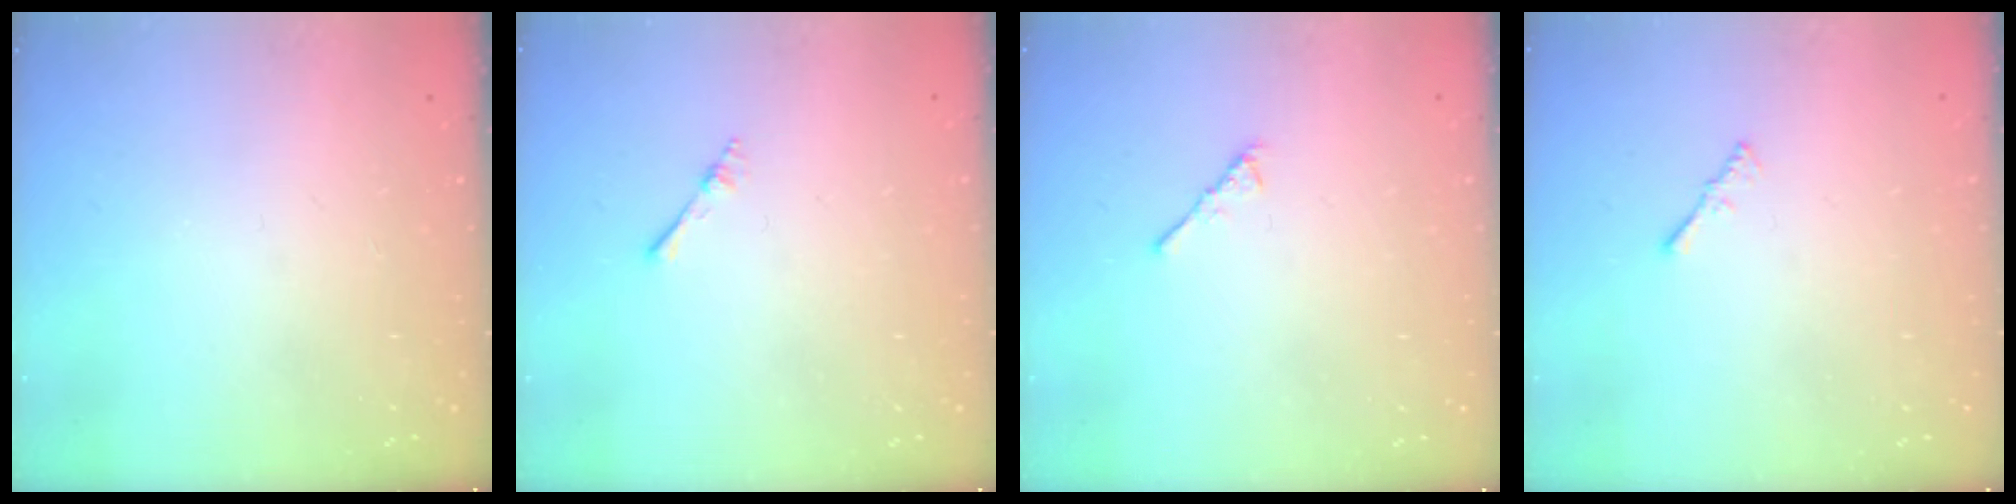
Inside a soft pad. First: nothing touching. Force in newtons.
{"total": 2.2, "press": 2.2, "slide": 0.3}
{"total": 2.9, "press": 2.8, "slide": 0.7}
{"total": 0.7, "press": 0.6, "slide": 0.3}